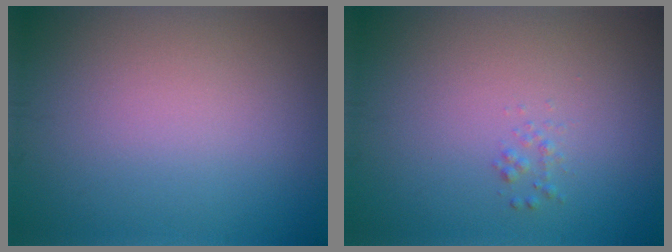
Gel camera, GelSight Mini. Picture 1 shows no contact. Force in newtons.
{"total": 0.7, "press": 0.7, "slide": 0.0}